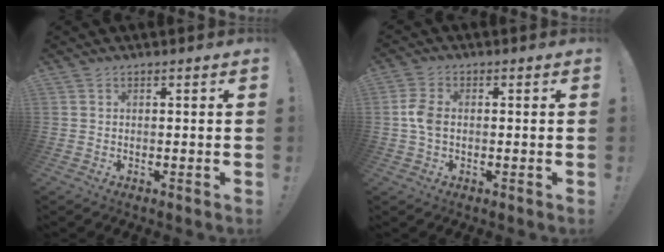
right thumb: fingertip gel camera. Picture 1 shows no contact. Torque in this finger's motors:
{"motor_torque": [0.91, 0.71, 0.87, -0.18, 0.36]}